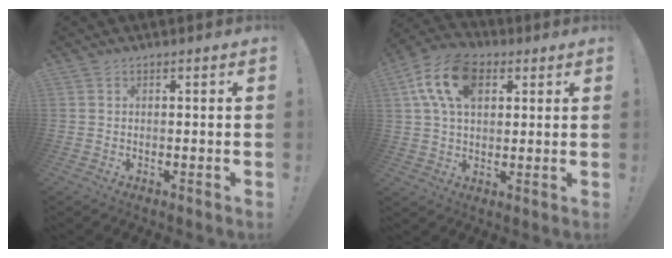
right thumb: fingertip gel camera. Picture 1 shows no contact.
{"total": 14.9, "force": [5.7, 9.3, 10.2], "torque": [-0.180, -0.003, 0.105]}